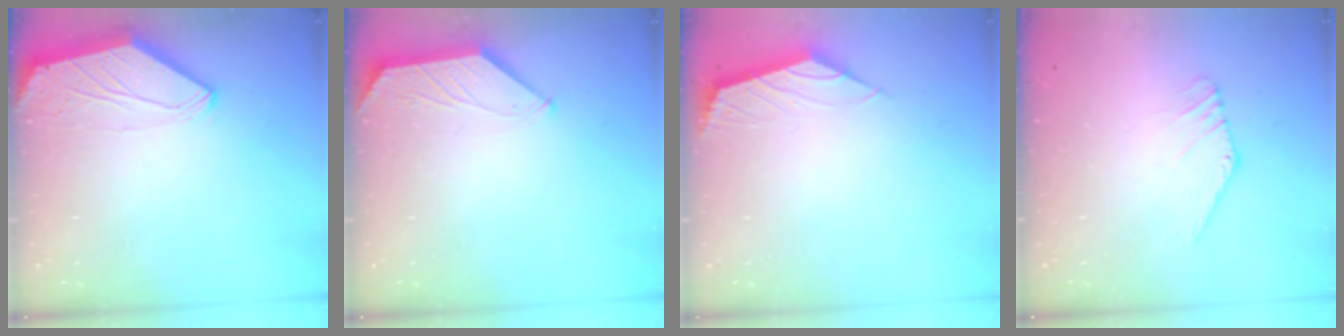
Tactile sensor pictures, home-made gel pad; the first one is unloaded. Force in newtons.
{"total": 0.9, "press": 0.9, "slide": 0.2}
{"total": 2.1, "press": 2.0, "slide": 0.7}
{"total": 3.5, "press": 3.5, "slide": 0.1}